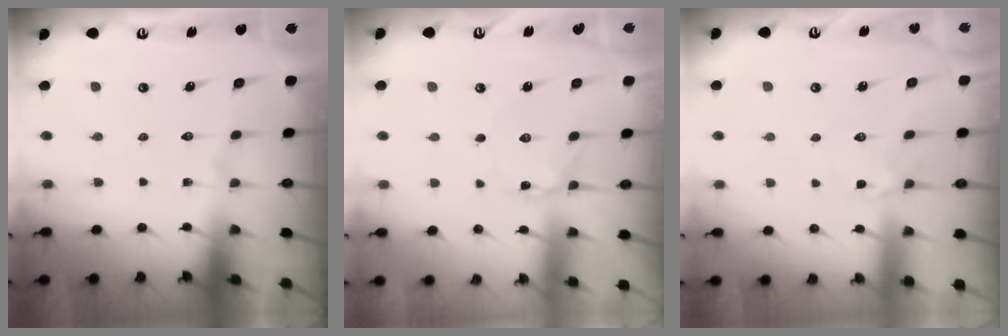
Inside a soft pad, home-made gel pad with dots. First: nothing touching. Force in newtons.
{"total": 2.3, "press": 2.3, "slide": 0.3}
{"total": 3.1, "press": 3.0, "slide": 0.7}